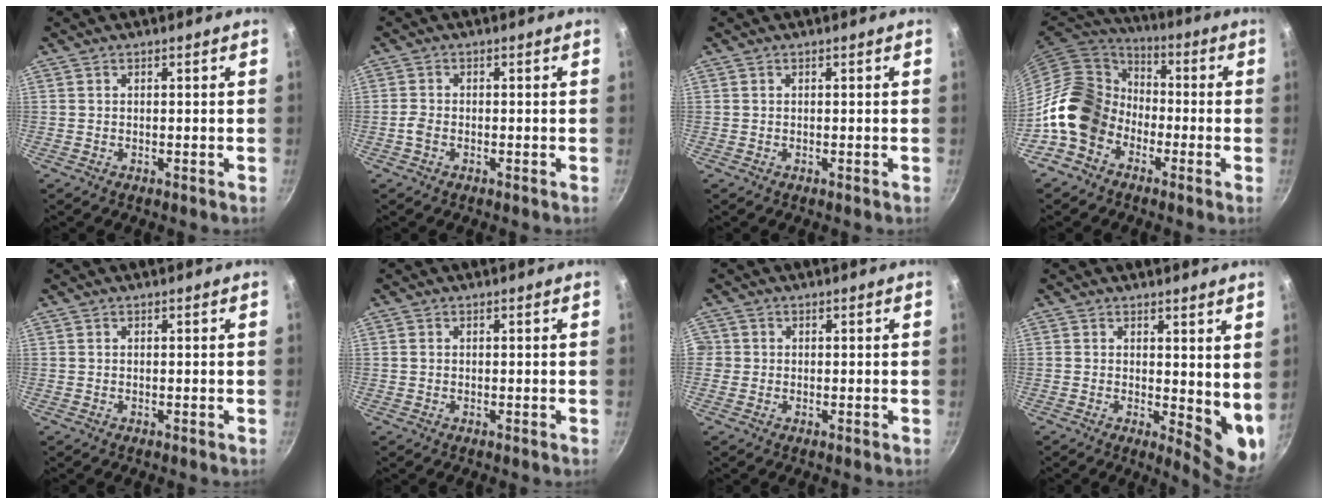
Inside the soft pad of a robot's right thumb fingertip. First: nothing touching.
{"total": 1.8, "force": [-0.8, 1.1, 1.1], "torque": [-0.029, 0.010, -0.020]}
{"total": 0.0}
{"total": 15.1, "force": [-5.2, 12.0, 7.6], "torque": [-0.097, 0.052, -0.115]}
{"total": 0.0}
{"total": 0.7, "force": [0.1, 0.6, 0.2], "torque": [-0.004, 0.003, 0.000]}
{"total": 1.8, "force": [-0.2, 1.8, 0.3], "torque": [0.005, 0.005, -0.007]}
{"total": 7.6, "force": [1.7, 3.3, 6.6], "torque": [-0.072, -0.020, 0.028]}